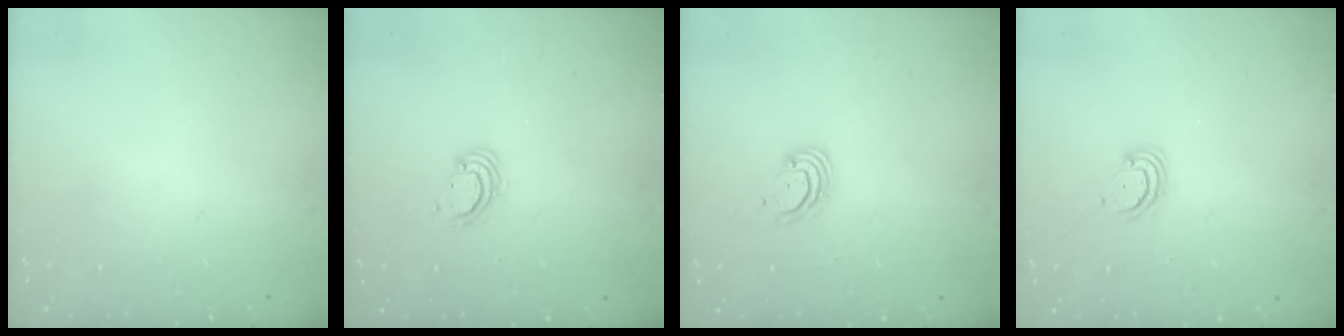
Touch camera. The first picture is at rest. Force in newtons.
{"total": 3.0, "press": 3.0, "slide": 0.3}
{"total": 3.0, "press": 3.0, "slide": 0.2}
{"total": 2.9, "press": 2.9, "slide": 0.3}